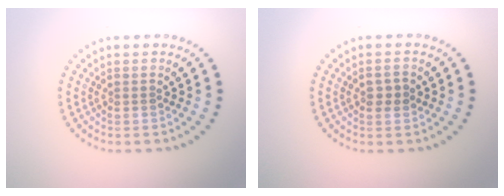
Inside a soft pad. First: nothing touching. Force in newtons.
{"total": 1.6, "press": 1.6, "slide": 0.1}